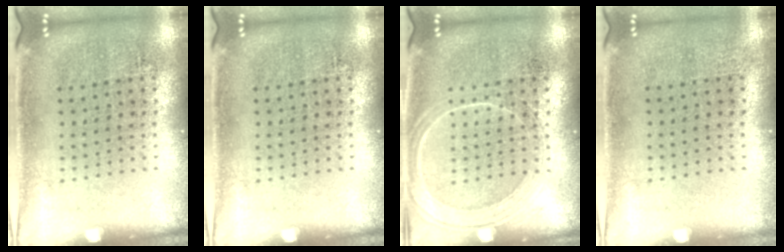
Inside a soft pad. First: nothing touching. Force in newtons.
{"total": 0.0}
{"total": 2.2, "press": 2.1, "slide": 0.4}
{"total": 0.0}